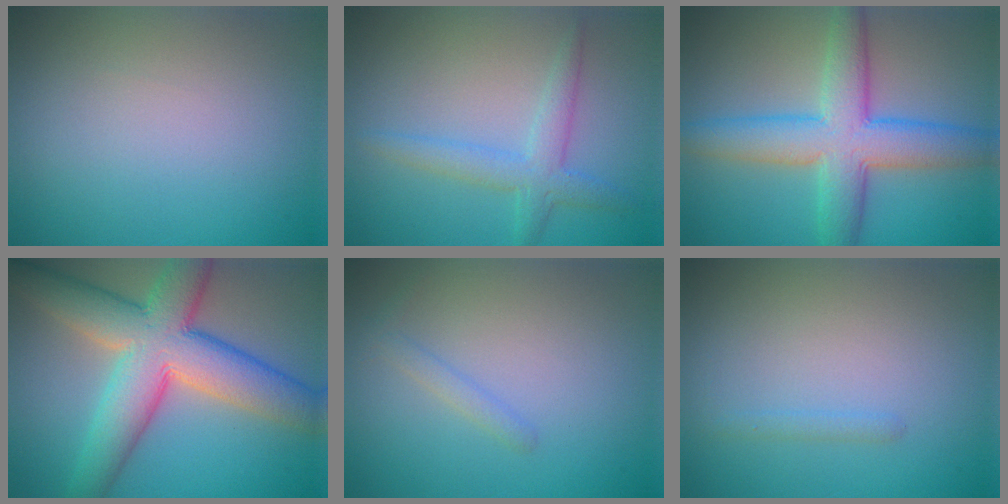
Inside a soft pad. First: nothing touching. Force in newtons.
{"total": 2.9, "press": 2.9, "slide": 0.1}
{"total": 7.4, "press": 7.4, "slide": 0.1}
{"total": 10.6, "press": 10.5, "slide": 0.6}
{"total": 1.1, "press": 1.1, "slide": 0.0}
{"total": 0.7, "press": 0.7, "slide": 0.0}